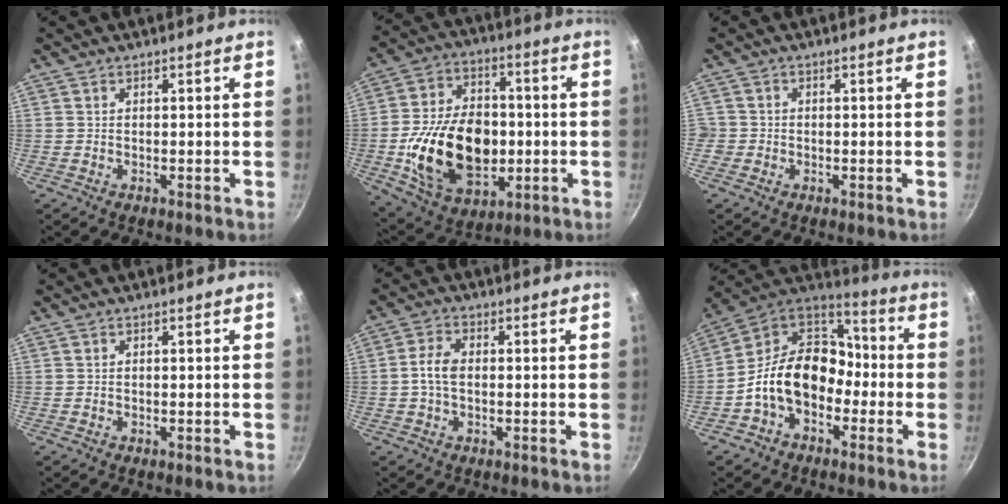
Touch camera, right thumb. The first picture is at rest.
{"total": 22.5, "force": [-2.9, 15.4, 16.2], "torque": [-0.256, 0.020, -0.038]}
{"total": 1.6, "force": [-0.6, 1.5, 0.3], "torque": [-0.001, 0.005, -0.011]}
{"total": 0.0}
{"total": 4.8, "force": [-0.1, 2.8, 3.9], "torque": [-0.082, 0.015, -0.009]}
{"total": 17.0, "force": [-4.3, 12.3, 11.0], "torque": [-0.142, 0.064, -0.096]}